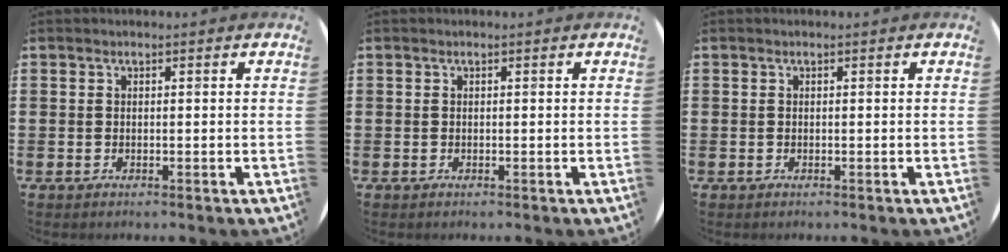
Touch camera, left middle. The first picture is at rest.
{"total": 0.0}
{"total": 0.0}